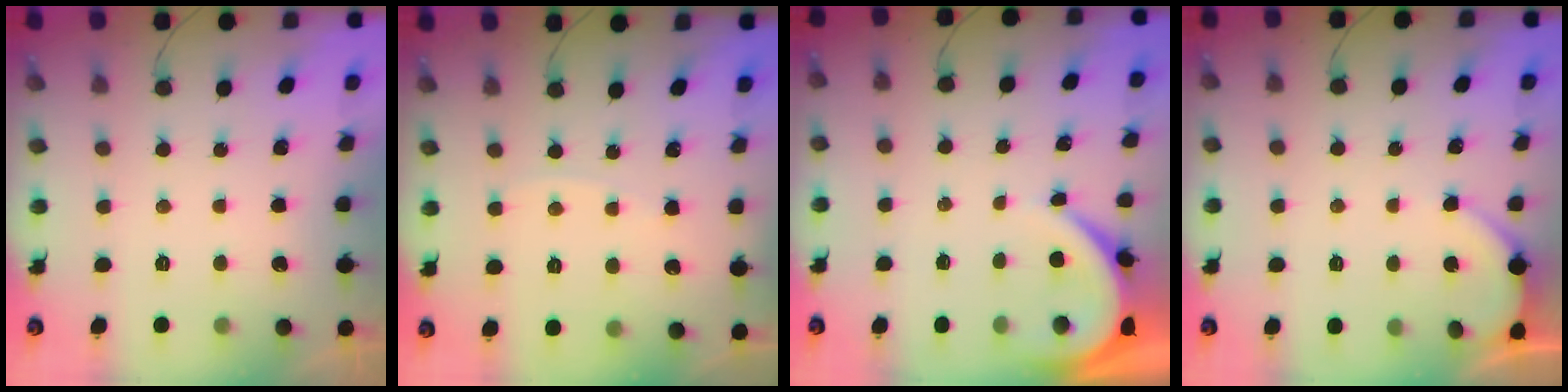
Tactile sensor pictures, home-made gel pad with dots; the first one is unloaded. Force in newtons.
{"total": 1.6, "press": 1.6, "slide": 0.2}
{"total": 4.7, "press": 4.6, "slide": 0.6}
{"total": 3.3, "press": 3.3, "slide": 0.3}